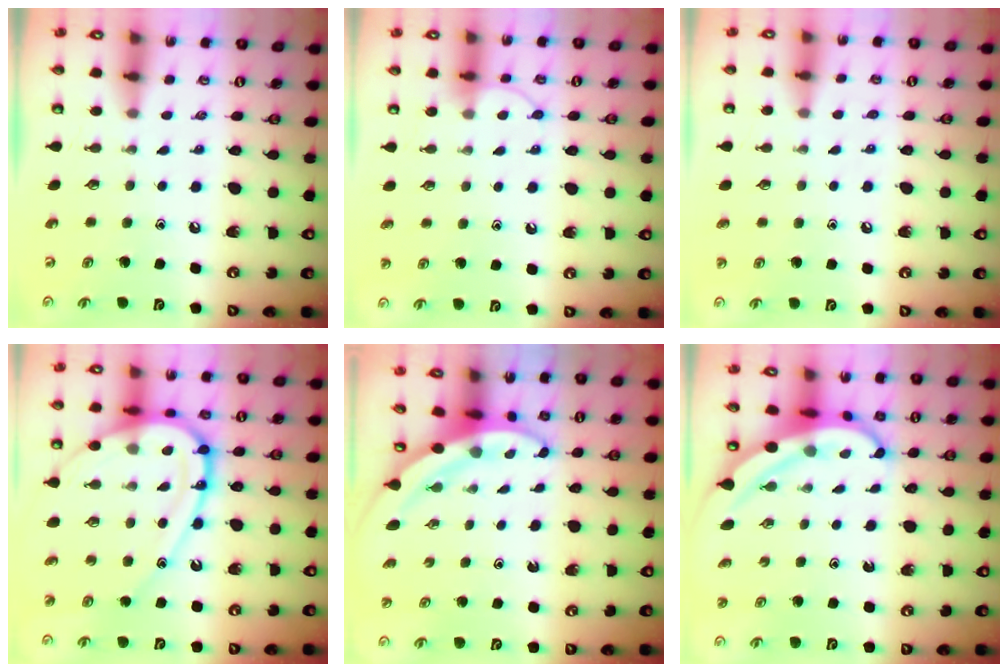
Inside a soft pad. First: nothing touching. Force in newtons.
{"total": 7.5, "press": 7.5, "slide": 0.8}
{"total": 4.7, "press": 4.7, "slide": 0.6}
{"total": 17.7, "press": 17.6, "slide": 1.9}
{"total": 3.3, "press": 3.3, "slide": 0.3}
{"total": 5.2, "press": 5.2, "slide": 0.8}